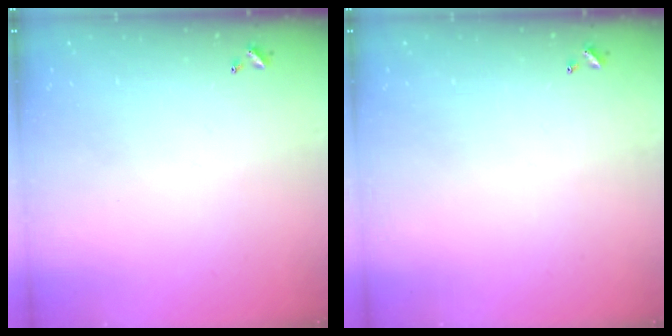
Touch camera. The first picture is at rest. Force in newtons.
{"total": 0.0}